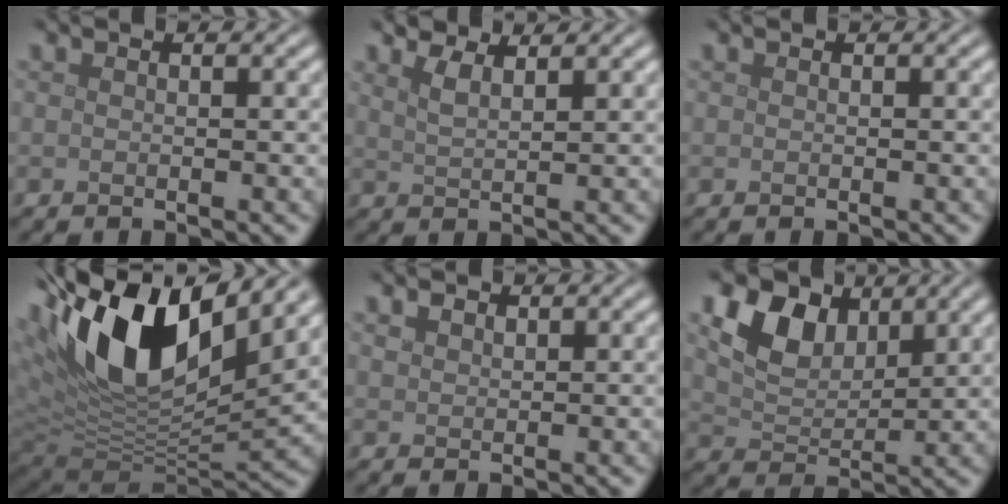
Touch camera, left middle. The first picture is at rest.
{"total": 2.2, "force": [1.8, 0.6, 1.2], "torque": [-0.023, 0.002, 0.031]}
{"total": 0.0}
{"total": 15.1, "force": [6.0, 7.2, 11.8], "torque": [-0.225, 0.018, 0.103]}
{"total": 0.9, "force": [0.6, 0.6, 0.3], "torque": [-0.008, -0.001, 0.010]}
{"total": 5.8, "force": [3.2, 3.6, 3.3], "torque": [-0.073, -0.001, 0.052]}